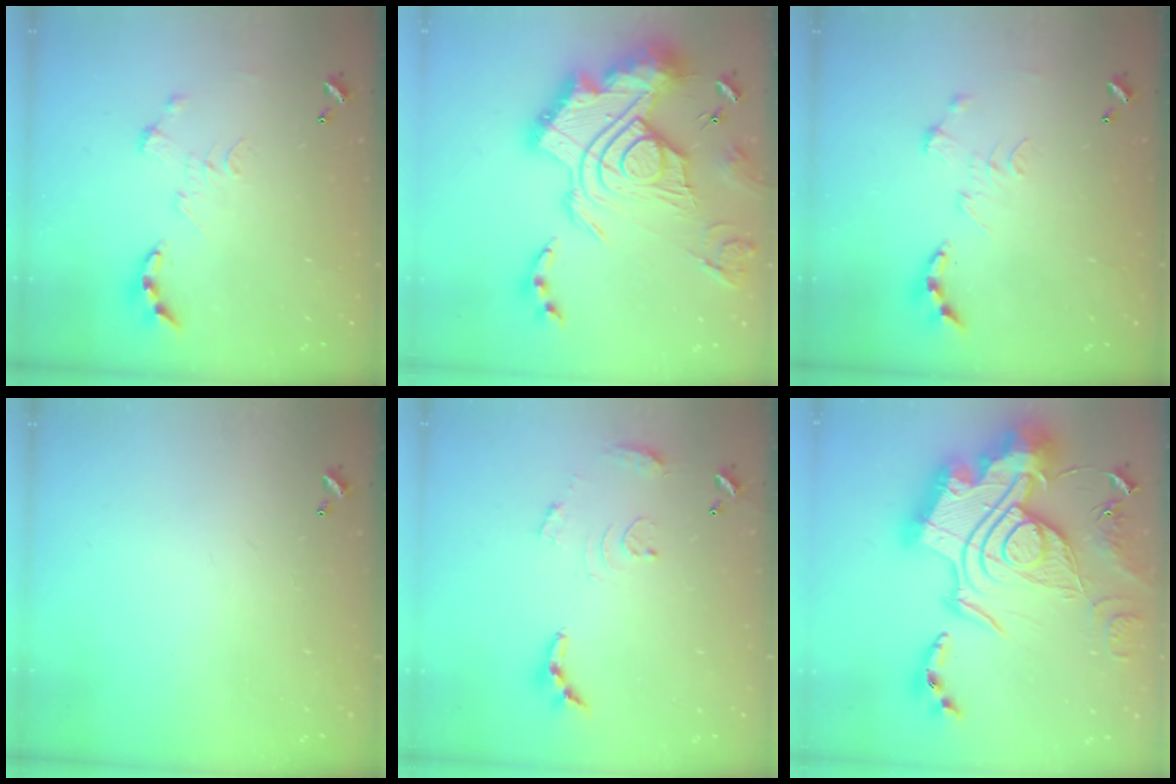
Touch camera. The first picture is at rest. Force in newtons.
{"total": 3.9, "press": 3.0, "slide": 2.5}
{"total": 0.0}
{"total": 0.0}
{"total": 10.6, "press": 10.6, "slide": 0.8}
{"total": 0.6, "press": 0.6, "slide": 0.0}